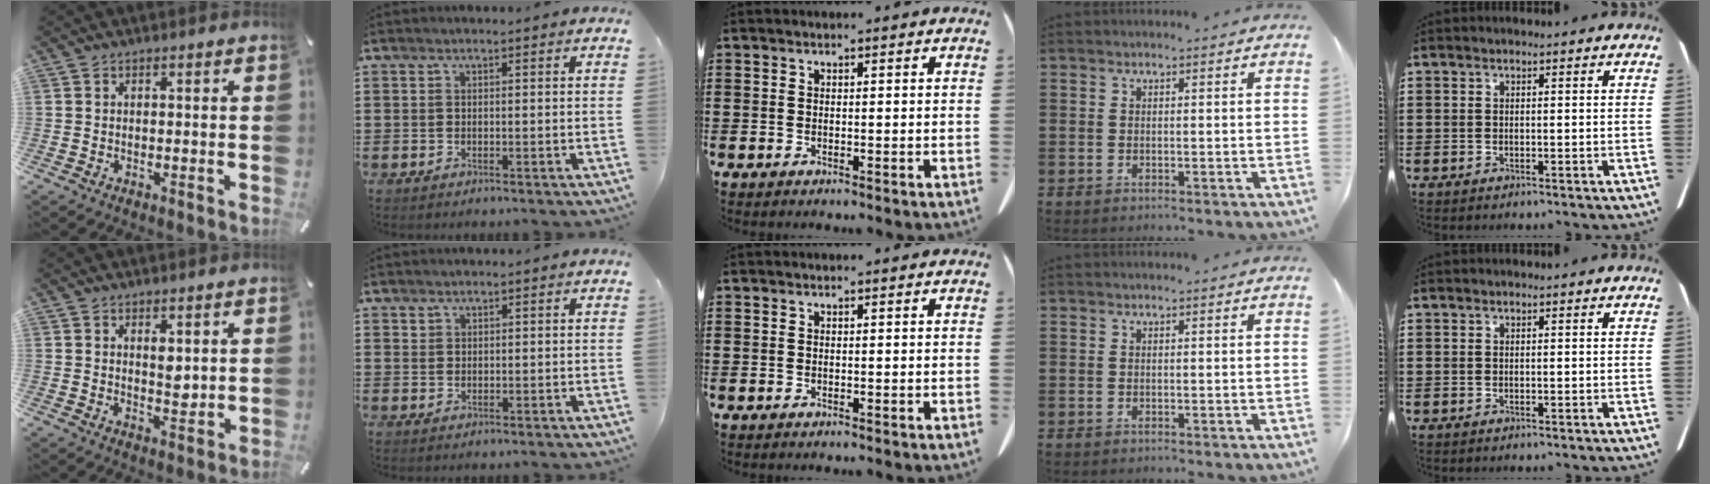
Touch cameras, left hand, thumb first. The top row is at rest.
{"thumb": {"total": 3.6, "force": [1.9, 1.9, 2.5], "torque": [-0.029, -0.013, 0.027]}, "index": {"total": 0.8, "force": [0.7, 0.4, 0.1], "torque": [-0.005, 0.000, 0.016]}}